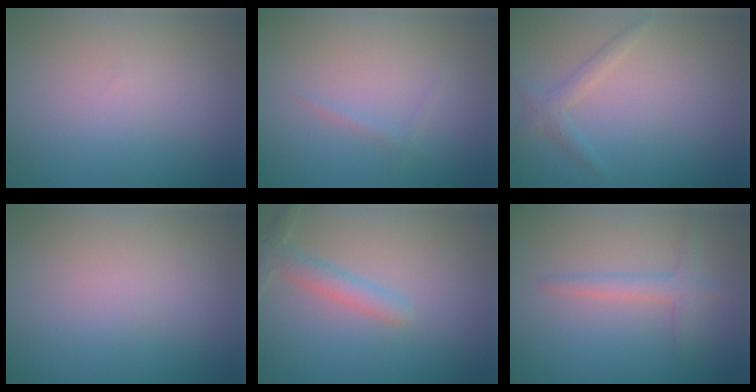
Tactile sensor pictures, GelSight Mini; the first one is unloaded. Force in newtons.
{"total": 0.8, "press": 0.8, "slide": 0.0}
{"total": 1.4, "press": 1.4, "slide": 0.1}
{"total": 0.0}
{"total": 2.1, "press": 2.1, "slide": 0.1}
{"total": 1.7, "press": 1.7, "slide": 0.1}